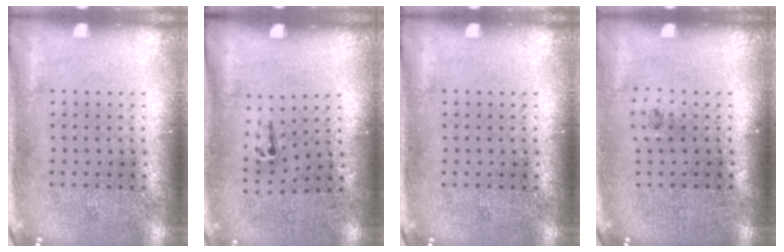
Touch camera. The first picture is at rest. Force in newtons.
{"total": 0.5, "press": 0.3, "slide": 0.4}
{"total": 0.0}
{"total": 0.6, "press": 0.3, "slide": 0.5}